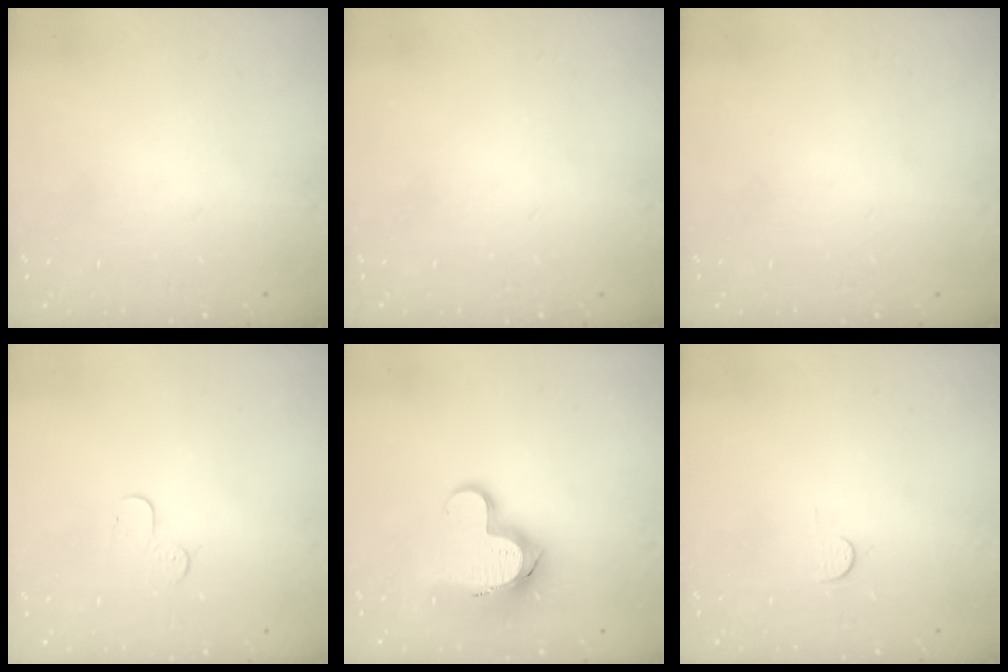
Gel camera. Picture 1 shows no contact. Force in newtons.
{"total": 0.0}
{"total": 0.0}
{"total": 3.9, "press": 3.9, "slide": 0.4}
{"total": 13.1, "press": 13.0, "slide": 1.3}
{"total": 2.8, "press": 2.8, "slide": 0.4}